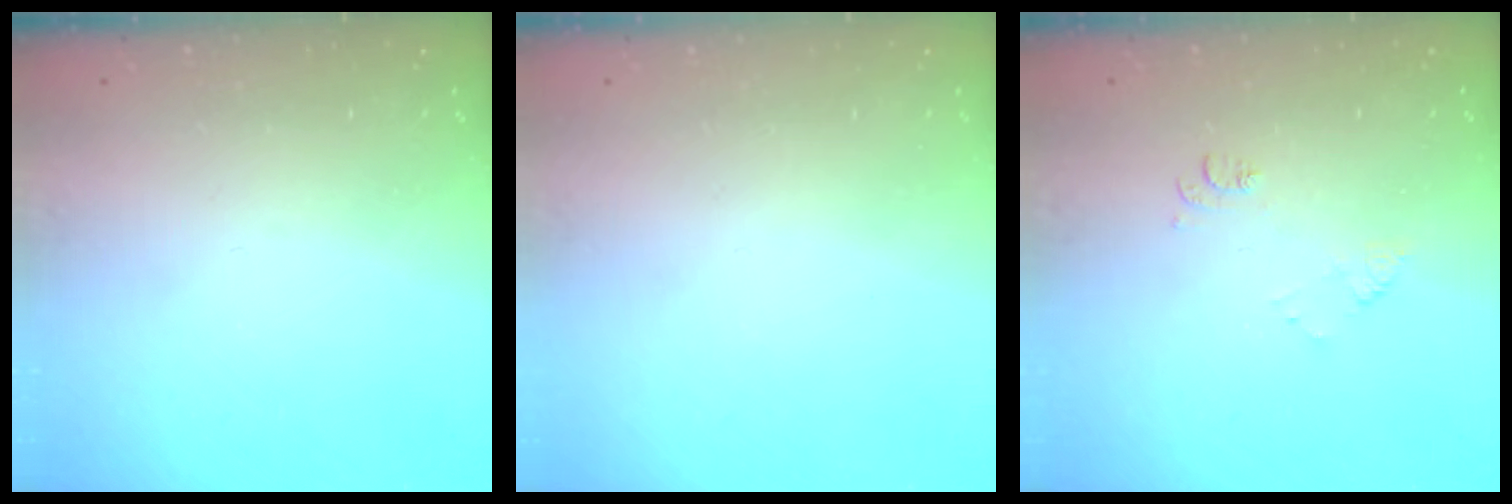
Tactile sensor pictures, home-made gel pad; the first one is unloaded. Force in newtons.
{"total": 1.6, "press": 1.6, "slide": 0.1}
{"total": 6.9, "press": 6.8, "slide": 0.8}